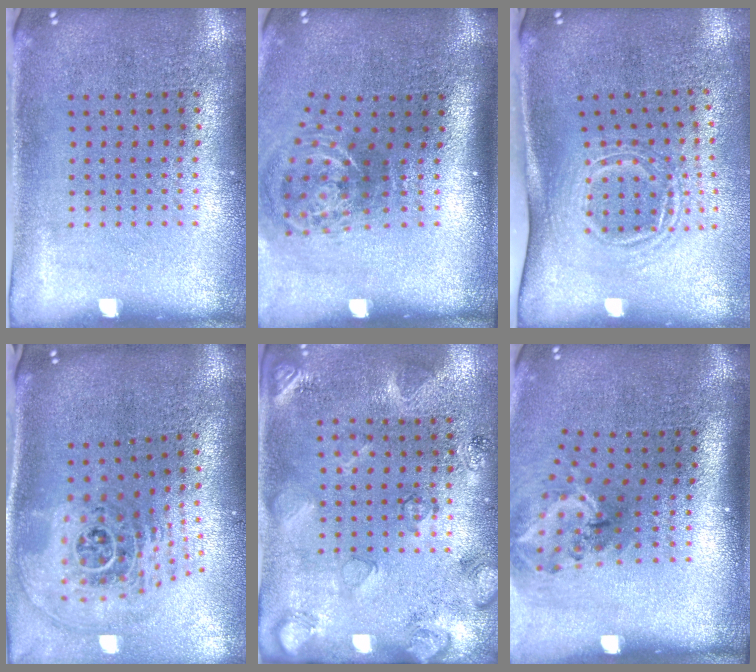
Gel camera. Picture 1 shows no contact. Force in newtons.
{"total": 2.2, "press": 1.3, "slide": 1.8}
{"total": 1.7, "press": 1.1, "slide": 1.2}
{"total": 2.6, "press": 1.8, "slide": 1.9}
{"total": 2.1, "press": 1.8, "slide": 1.2}
{"total": 1.9, "press": 1.3, "slide": 1.5}